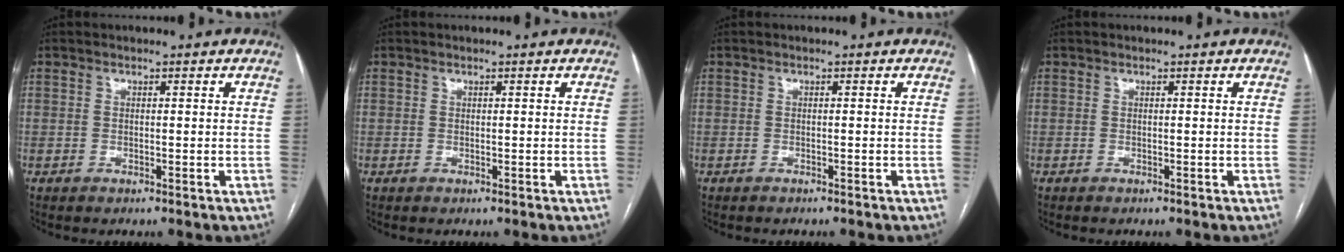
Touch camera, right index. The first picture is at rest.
{"total": 0.0}
{"total": 1.1, "force": [-1.0, 0.4, 0.2], "torque": [-0.009, 0.000, -0.014]}
{"total": 0.0}